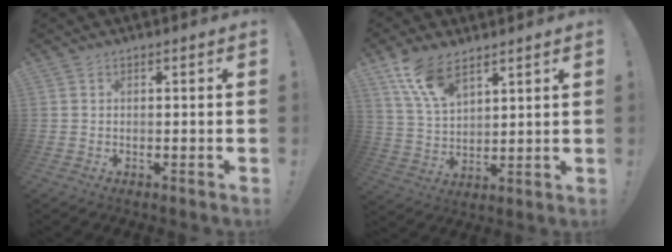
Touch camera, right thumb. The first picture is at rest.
{"total": 11.1, "force": [8.0, 4.9, 6.0], "torque": [-0.115, -0.041, 0.154]}